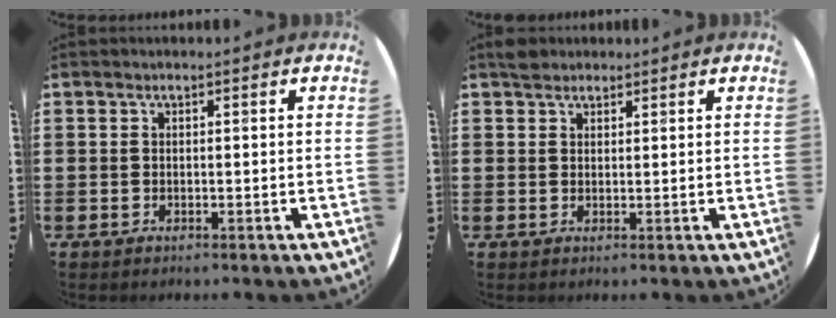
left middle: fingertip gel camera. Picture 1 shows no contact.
{"total": 1.7, "force": [1.5, 0.7, 0.2], "torque": [0.001, 0.001, 0.029]}